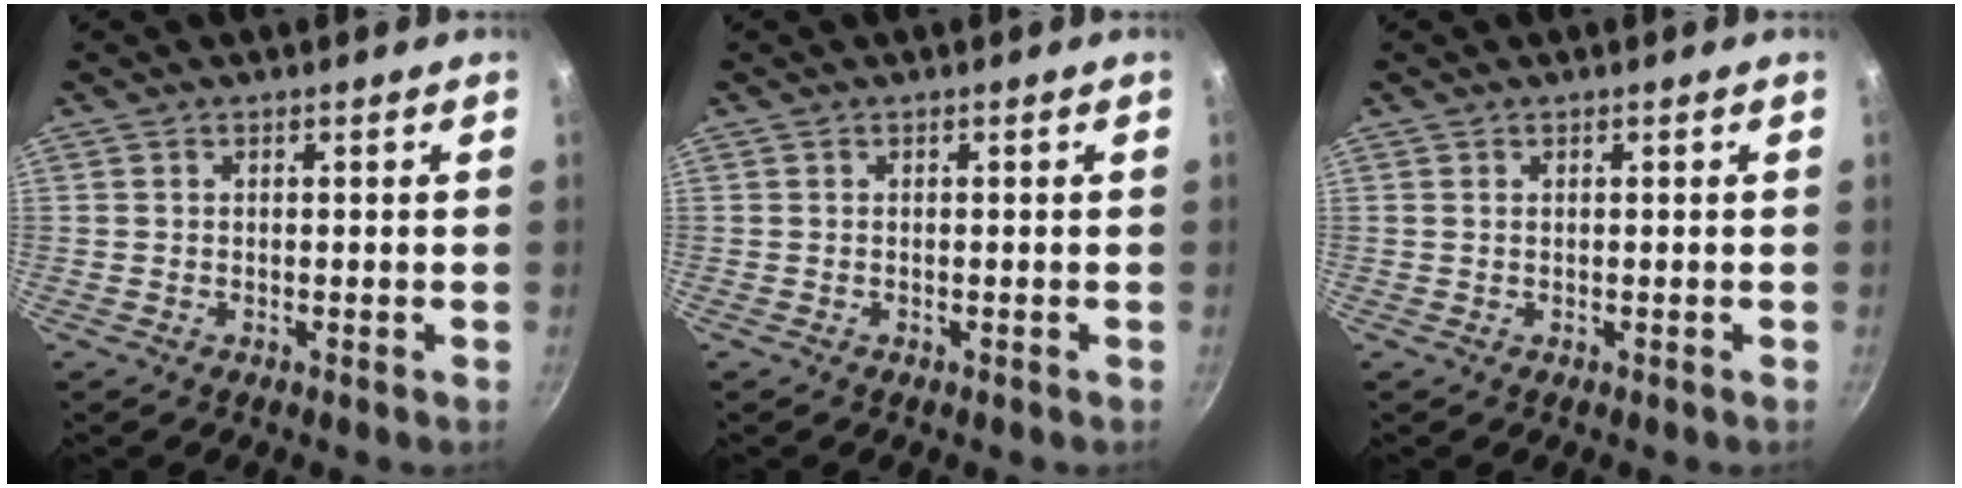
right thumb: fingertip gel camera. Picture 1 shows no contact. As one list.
[{"total": 0.0}, {"total": 0.0}]